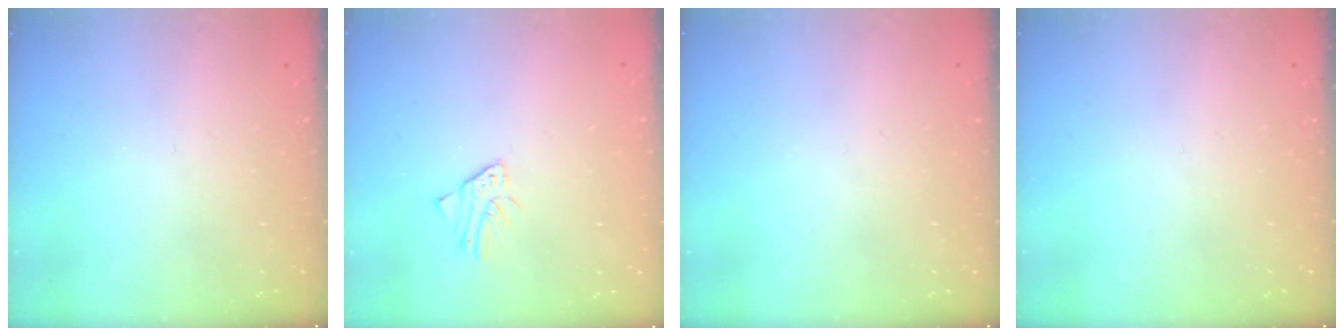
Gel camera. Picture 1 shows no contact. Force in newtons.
{"total": 2.3, "press": 2.3, "slide": 0.1}
{"total": 0.0}
{"total": 0.0}